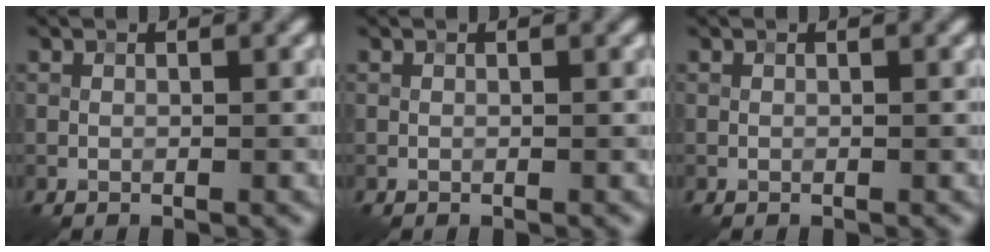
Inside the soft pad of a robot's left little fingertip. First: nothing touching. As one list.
[{"total": 0.0}, {"total": 0.0}]